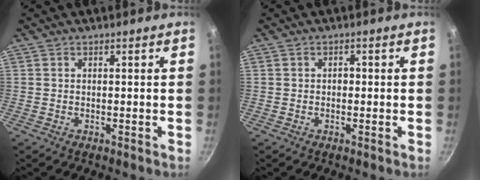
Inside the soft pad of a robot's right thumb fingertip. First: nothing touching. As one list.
[{"total": 1.1, "force": [-0.2, 0.9, 0.6], "torque": [-0.007, 0.006, -0.005]}]